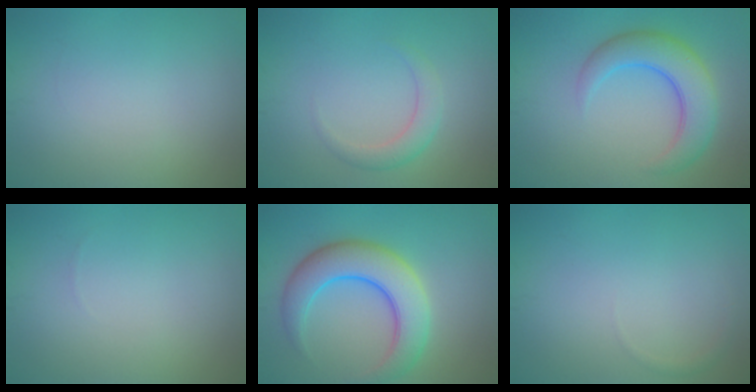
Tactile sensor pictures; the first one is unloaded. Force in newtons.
{"total": 2.1, "press": 2.1, "slide": 0.1}
{"total": 5.7, "press": 5.7, "slide": 0.1}
{"total": 0.0}
{"total": 7.0, "press": 7.0, "slide": 0.2}
{"total": 0.5, "press": 0.5, "slide": 0.0}